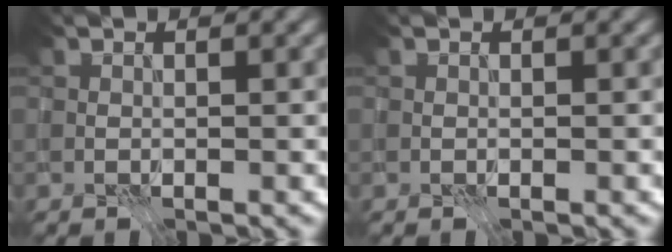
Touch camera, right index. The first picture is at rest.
{"total": 0.0}